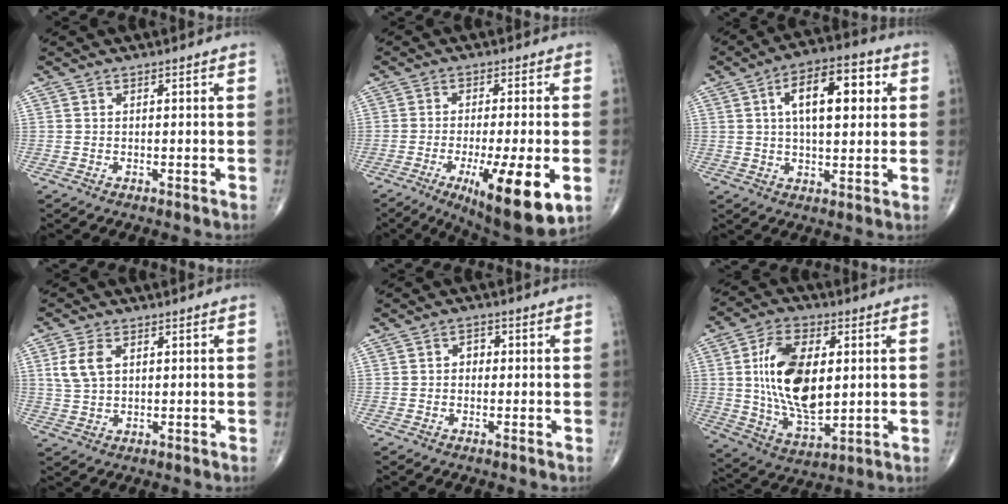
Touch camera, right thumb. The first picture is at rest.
{"total": 15.5, "force": [-5.4, 3.5, 14.1], "torque": [-0.201, -0.014, -0.072]}
{"total": 13.7, "force": [3.5, 6.2, 11.6], "torque": [-0.162, 0.012, 0.051]}
{"total": 5.6, "force": [1.6, 3.4, 4.1], "torque": [-0.087, 0.002, 0.036]}
{"total": 2.0, "force": [0.0, 1.6, 1.2], "torque": [-0.007, 0.009, -0.005]}
{"total": 18.0, "force": [2.4, 9.6, 15.0], "torque": [-0.260, -0.014, 0.050]}